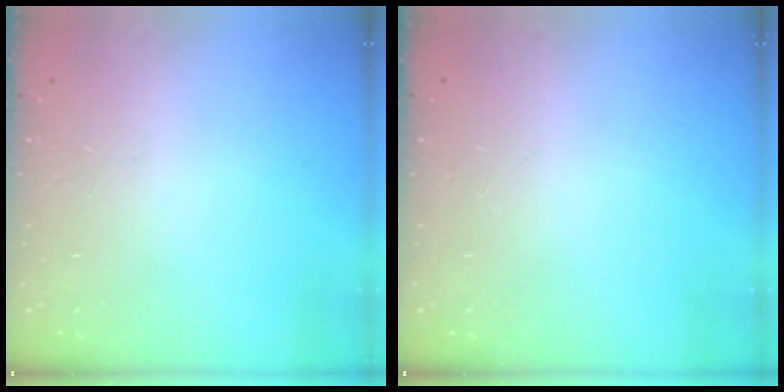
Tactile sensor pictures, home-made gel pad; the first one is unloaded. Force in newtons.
{"total": 0.0}